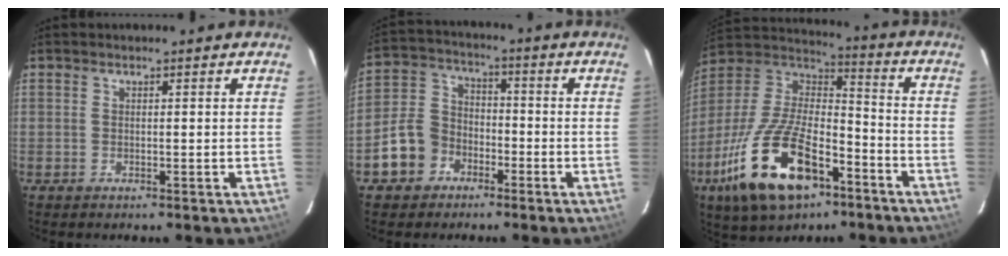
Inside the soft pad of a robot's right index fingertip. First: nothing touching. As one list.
[{"total": 9.0, "force": [-4.8, 7.1, 2.9], "torque": [-0.077, 0.036, -0.080]}, {"total": 23.5, "force": [-12.1, 10.8, 17.0], "torque": [-0.353, -0.024, -0.211]}]